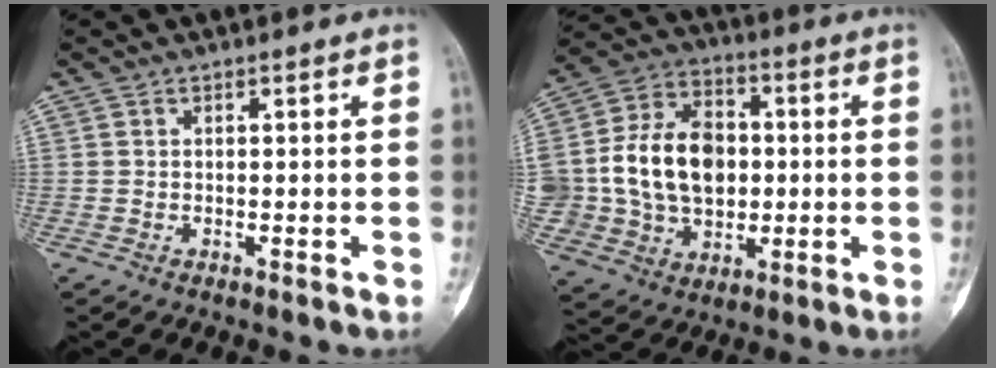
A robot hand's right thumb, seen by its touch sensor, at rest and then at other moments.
{"total": 18.3, "force": [0.4, 13.8, 12.1], "torque": [-0.191, 0.023, 0.018]}